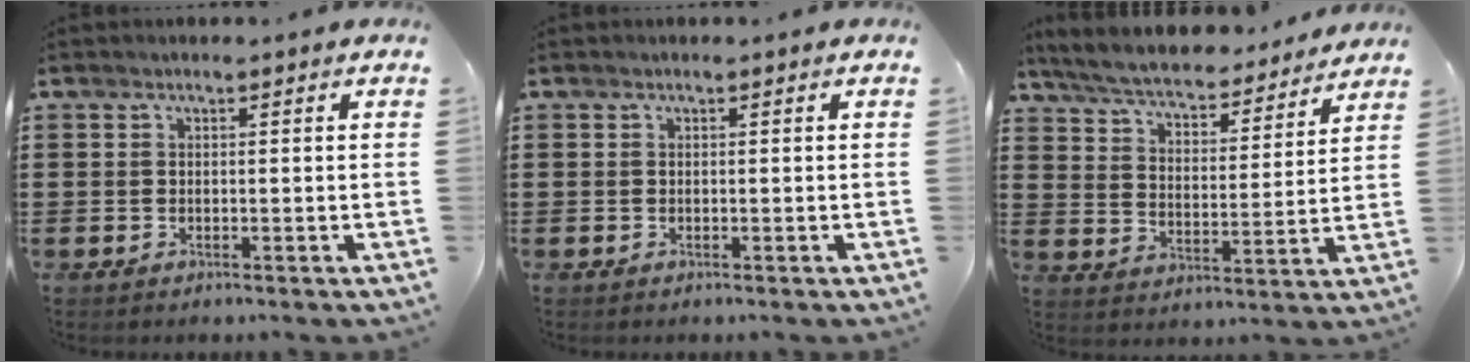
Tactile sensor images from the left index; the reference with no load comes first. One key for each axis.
{"total": 0.0}
{"total": 5.9, "fx": 5.6, "fy": 0.4, "fz": 1.6, "tx": -0.058, "ty": -0.041, "tz": 0.094}